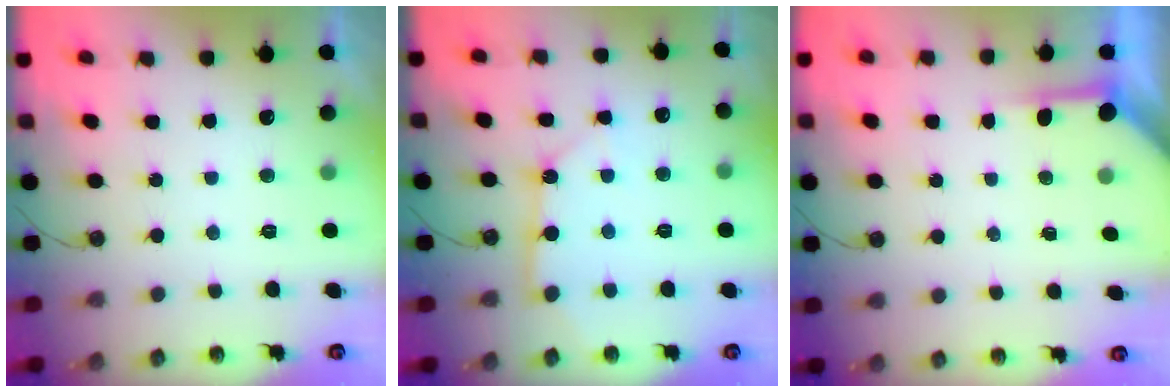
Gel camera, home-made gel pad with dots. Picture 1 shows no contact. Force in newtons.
{"total": 5.6, "press": 5.6, "slide": 0.4}
{"total": 3.7, "press": 3.6, "slide": 0.4}